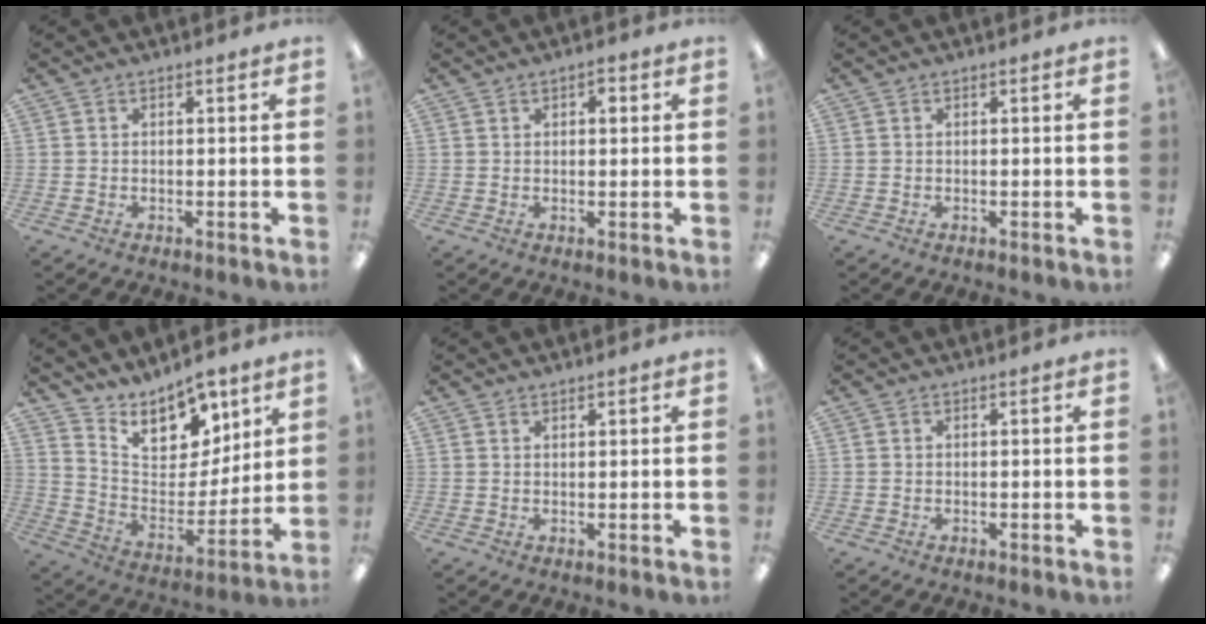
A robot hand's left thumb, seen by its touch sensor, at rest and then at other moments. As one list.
[{"total": 2.4, "force": [1.2, 1.3, 1.6], "torque": [-0.017, -0.002, 0.017]}, {"total": 0.0}, {"total": 14.1, "force": [11.4, 6.7, 4.8], "torque": [-0.084, -0.090, 0.212]}, {"total": 0.9, "force": [0.8, 0.1, 0.1], "torque": [-0.002, -0.001, 0.016]}, {"total": 0.0}]